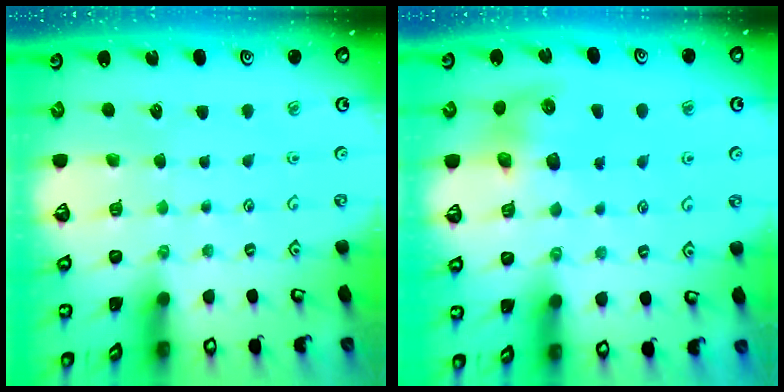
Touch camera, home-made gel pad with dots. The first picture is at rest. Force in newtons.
{"total": 7.5, "press": 7.4, "slide": 0.9}